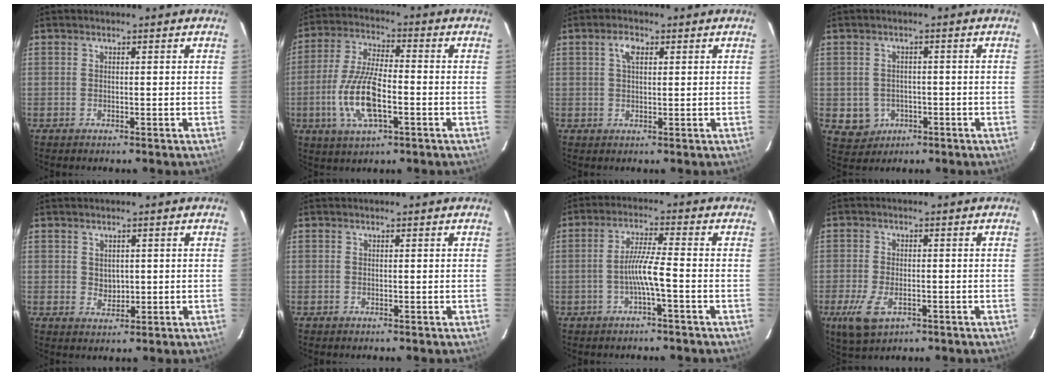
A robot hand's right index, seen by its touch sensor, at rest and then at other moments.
{"total": 12.4, "force": [-3.5, 4.3, 11.1], "torque": [-0.235, -0.005, -0.066]}
{"total": 3.0, "force": [1.1, 1.5, 2.3], "torque": [-0.043, 0.009, 0.021]}
{"total": 5.1, "force": [-1.5, 4.8, 1.1], "torque": [-0.037, 0.008, -0.006]}
{"total": 2.5, "force": [0.5, 2.1, 1.3], "torque": [-0.017, 0.001, 0.013]}
{"total": 0.0}
{"total": 5.2, "force": [-2.0, -0.5, 4.7], "torque": [-0.097, 0.005, -0.036]}
{"total": 7.4, "force": [-3.3, 3.9, 5.3], "torque": [-0.127, -0.016, -0.056]}